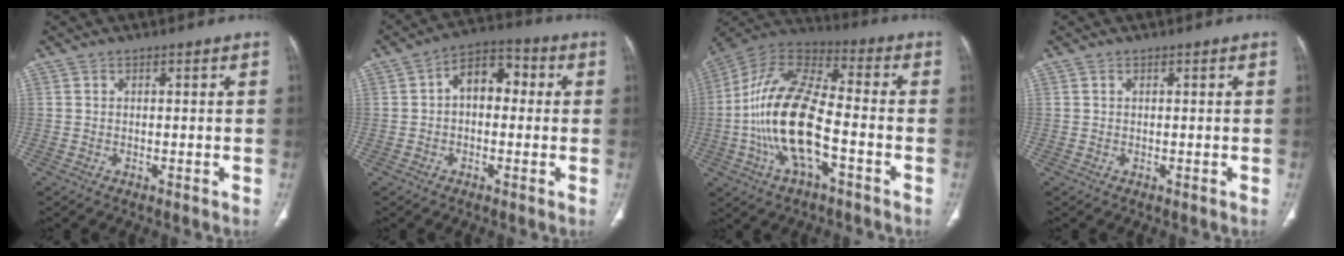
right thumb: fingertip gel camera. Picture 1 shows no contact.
{"total": 8.3, "force": [0.7, 5.4, 6.2], "torque": [-0.067, 0.031, -0.001]}
{"total": 19.7, "force": [-4.5, 8.4, 17.2], "torque": [-0.343, 0.036, -0.082]}
{"total": 0.0}